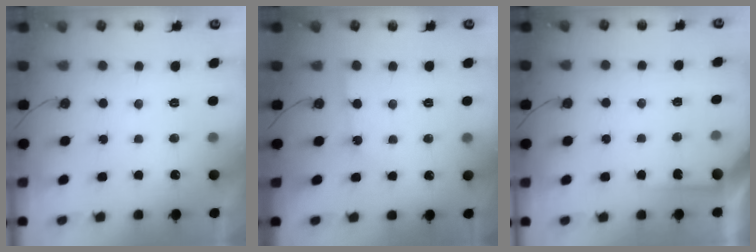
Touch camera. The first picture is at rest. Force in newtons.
{"total": 2.7, "press": 2.7, "slide": 0.4}
{"total": 4.9, "press": 4.8, "slide": 0.7}